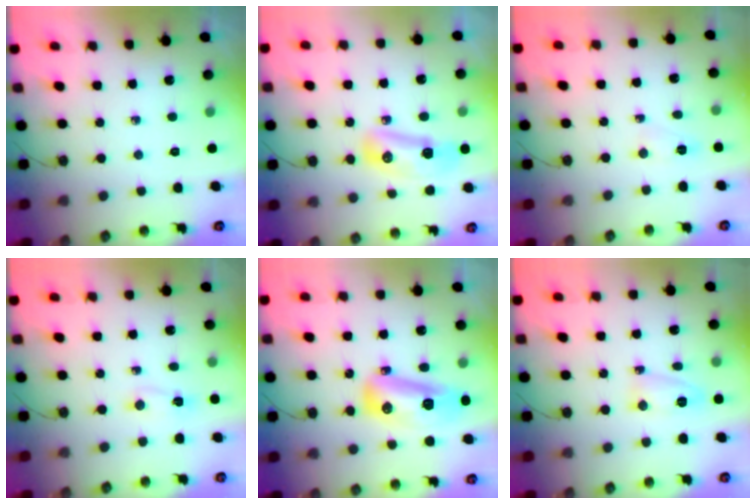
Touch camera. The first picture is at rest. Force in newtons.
{"total": 20.0, "press": 14.4, "slide": 13.8}
{"total": 2.7, "press": 2.5, "slide": 1.1}
{"total": 2.4, "press": 2.4, "slide": 0.5}
{"total": 13.9, "press": 13.8, "slide": 1.8}
{"total": 4.5, "press": 4.3, "slide": 1.3}